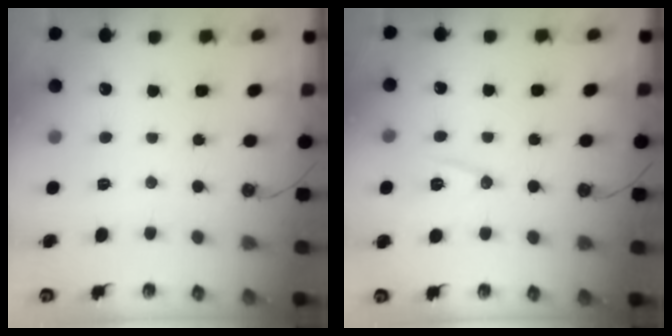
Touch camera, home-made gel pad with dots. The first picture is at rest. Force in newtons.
{"total": 9.3, "press": 8.6, "slide": 3.5}